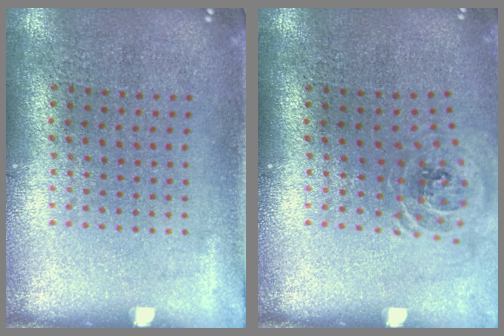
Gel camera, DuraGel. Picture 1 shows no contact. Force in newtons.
{"total": 1.1, "press": 1.1, "slide": 0.2}